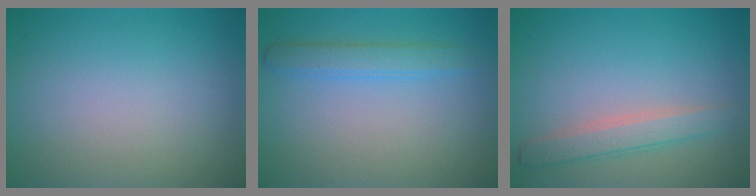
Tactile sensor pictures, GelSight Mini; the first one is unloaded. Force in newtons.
{"total": 2.2, "press": 2.2, "slide": 0.2}
{"total": 2.5, "press": 2.4, "slide": 0.1}